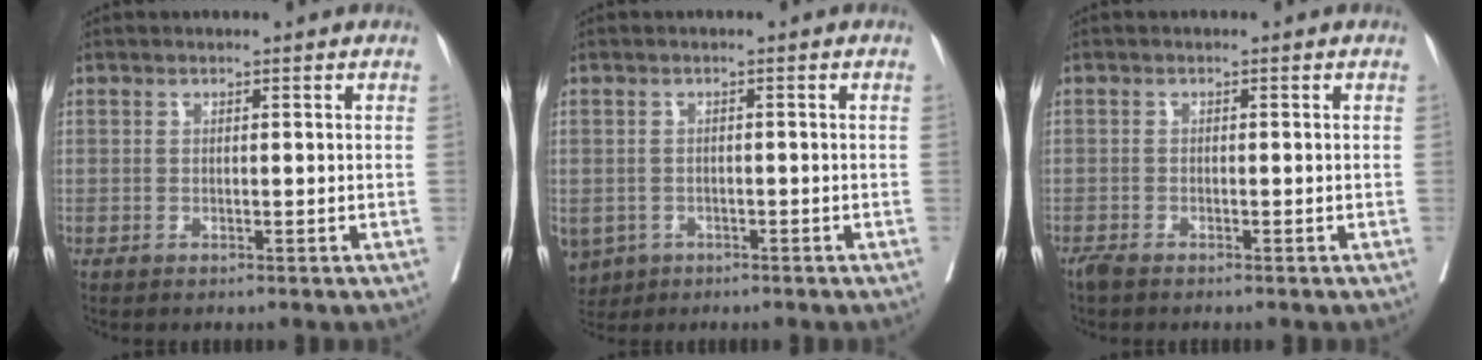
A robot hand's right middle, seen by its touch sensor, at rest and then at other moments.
{"total": 6.6, "force": [-3.3, 5.3, 2.0], "torque": [-0.055, -0.001, -0.048]}
{"total": 1.4, "force": [-1.2, 0.2, 0.7], "torque": [-0.019, -0.005, -0.025]}